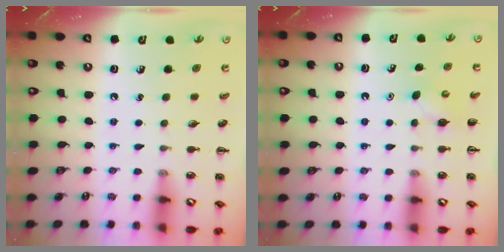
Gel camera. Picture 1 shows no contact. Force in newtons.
{"total": 2.7, "press": 2.6, "slide": 0.7}